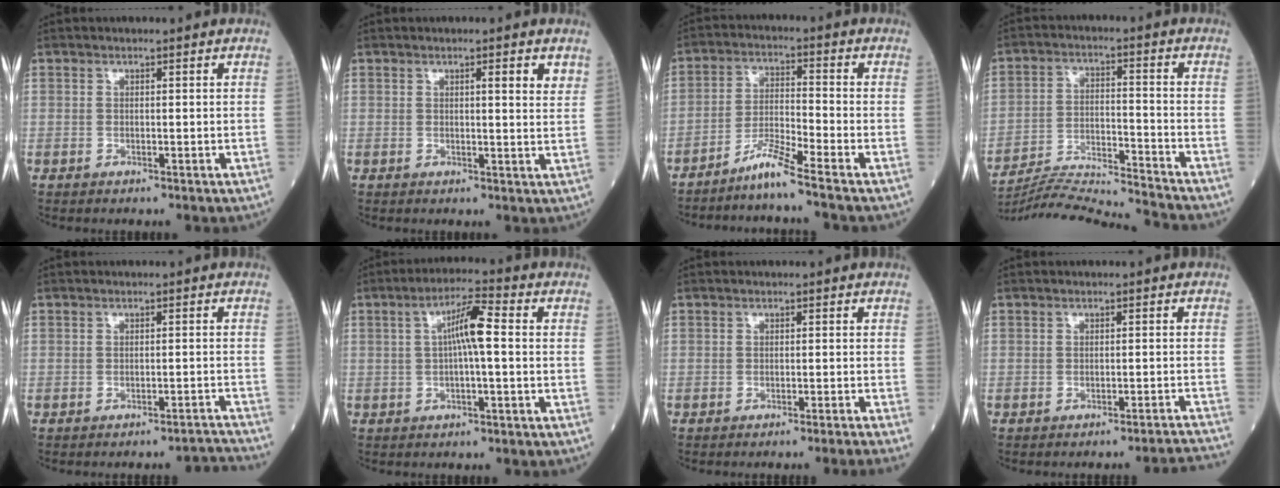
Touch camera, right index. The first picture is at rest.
{"total": 3.0, "force": [1.7, 0.3, 2.5], "torque": [-0.030, -0.008, 0.019]}
{"total": 5.6, "force": [-4.7, -1.4, 2.8], "torque": [-0.056, -0.024, -0.096]}
{"total": 14.2, "force": [-13.9, -1.6, 2.3], "torque": [-0.045, 0.005, -0.232]}
{"total": 4.0, "force": [-3.7, -1.6, -0.3], "torque": [0.018, 0.004, -0.045]}
{"total": 5.9, "force": [0.3, 0.4, 5.9], "torque": [-0.103, 0.015, 0.004]}
{"total": 4.3, "force": [-3.6, -1.8, 1.6], "torque": [-0.005, 0.001, -0.046]}
{"total": 6.6, "force": [-6.3, -1.9, 0.4], "torque": [0.010, -0.008, -0.073]}